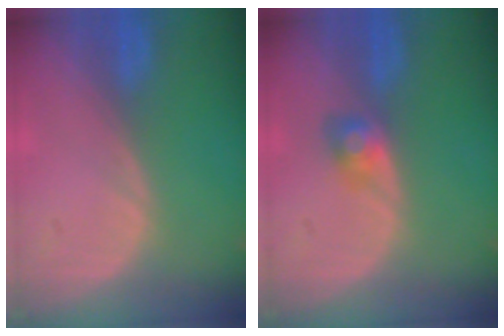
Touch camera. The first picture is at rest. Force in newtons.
{"total": 2.7, "press": 2.7, "slide": 0.3}